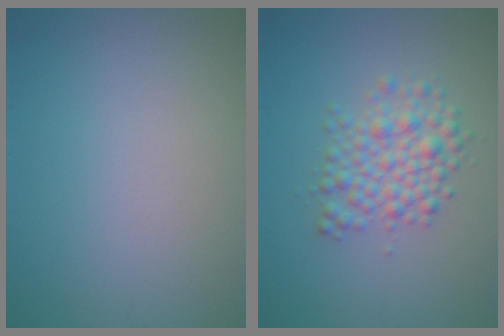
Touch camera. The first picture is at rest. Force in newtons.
{"total": 3.6, "press": 3.6, "slide": 0.1}